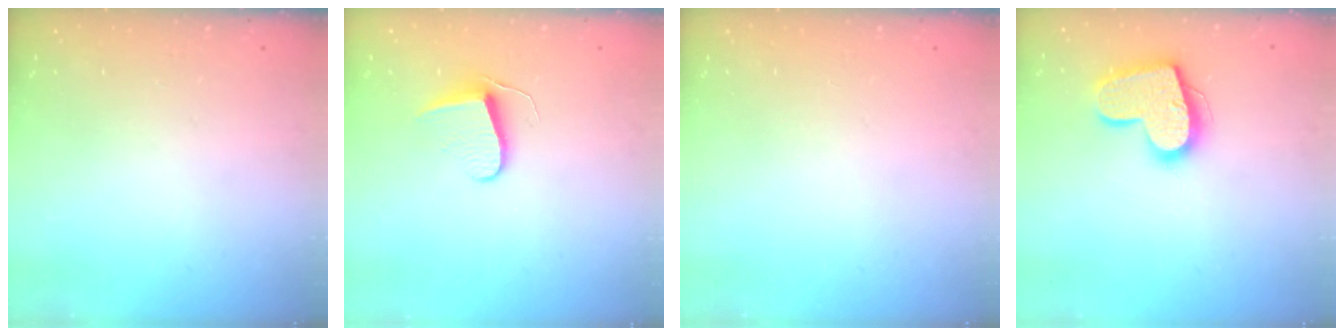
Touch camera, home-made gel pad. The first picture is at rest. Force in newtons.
{"total": 7.0, "press": 7.0, "slide": 0.6}
{"total": 0.0}
{"total": 16.4, "press": 16.4, "slide": 1.2}